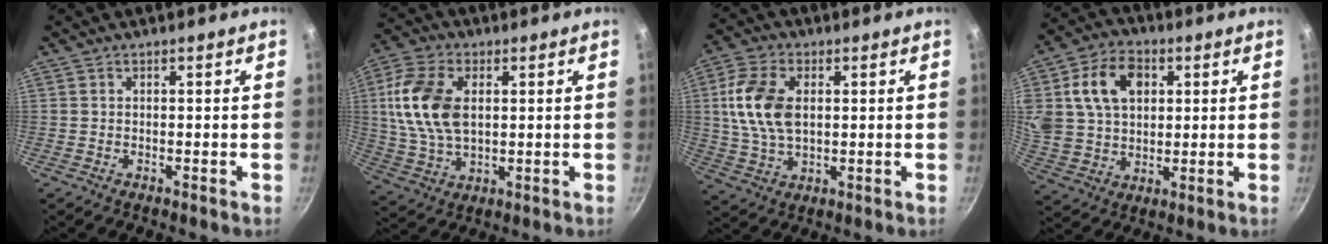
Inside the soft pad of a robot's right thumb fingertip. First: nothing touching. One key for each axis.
{"total": 14.4, "fx": 2.3, "fy": 8.9, "fz": 11.1, "tx": -0.208, "ty": -0.001, "tz": 0.043}
{"total": 12.1, "fx": 1.9, "fy": 7.4, "fz": 9.4, "tx": -0.175, "ty": 0.002, "tz": 0.033}
{"total": 15.7, "fx": 4.3, "fy": 11.6, "fz": 9.7, "tx": -0.161, "ty": 0.006, "tz": 0.078}